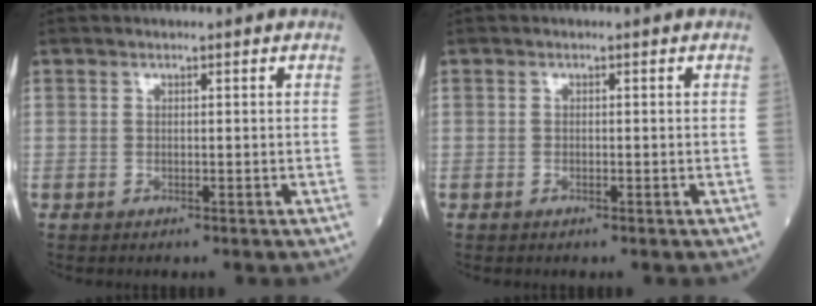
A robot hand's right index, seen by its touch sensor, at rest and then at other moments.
{"total": 0.5, "force": [-0.4, 0.1, 0.4], "torque": [-0.008, 0.000, -0.006]}